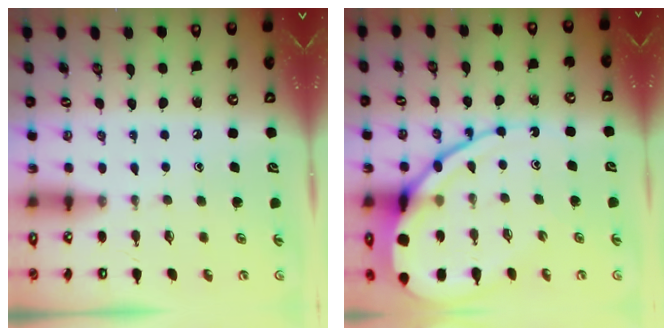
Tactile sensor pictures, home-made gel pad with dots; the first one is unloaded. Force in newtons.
{"total": 15.3, "press": 15.2, "slide": 1.6}